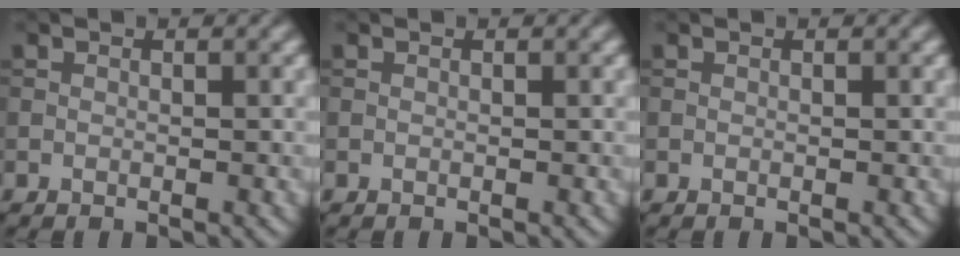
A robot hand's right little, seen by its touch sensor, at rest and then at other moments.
{"total": 0.0}
{"total": 0.0}